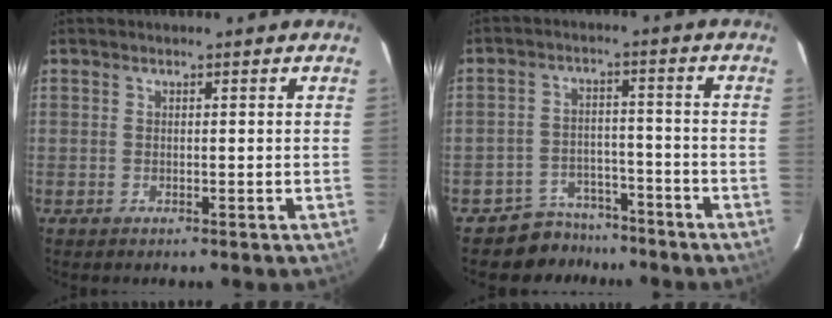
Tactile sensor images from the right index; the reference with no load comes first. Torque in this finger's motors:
{"motor_torque": [0.42, -0.46, 0.04, -0.01]}